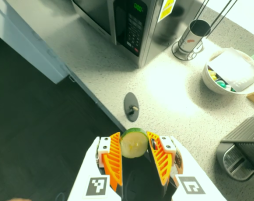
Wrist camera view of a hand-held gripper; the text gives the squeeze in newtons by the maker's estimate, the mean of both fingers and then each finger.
{"total": 10.2, "left": 11.0, "right": 9.5}